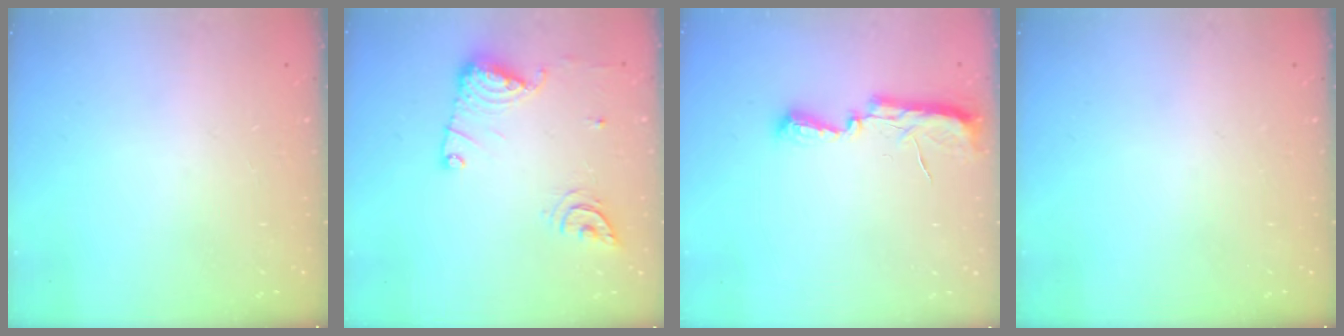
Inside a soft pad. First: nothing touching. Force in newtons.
{"total": 12.2, "press": 12.2, "slide": 1.2}
{"total": 7.2, "press": 7.2, "slide": 0.7}
{"total": 0.0}